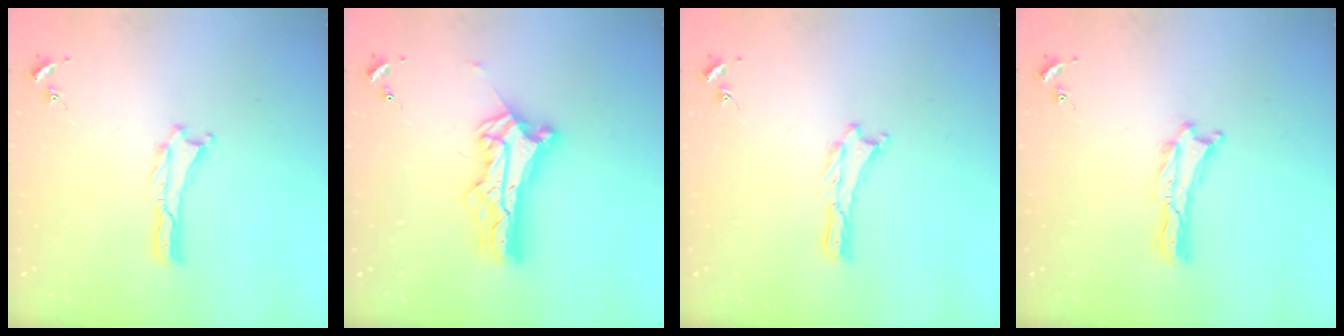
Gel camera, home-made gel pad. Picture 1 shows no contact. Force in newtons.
{"total": 10.5, "press": 10.5, "slide": 0.8}
{"total": 0.0}
{"total": 0.0}